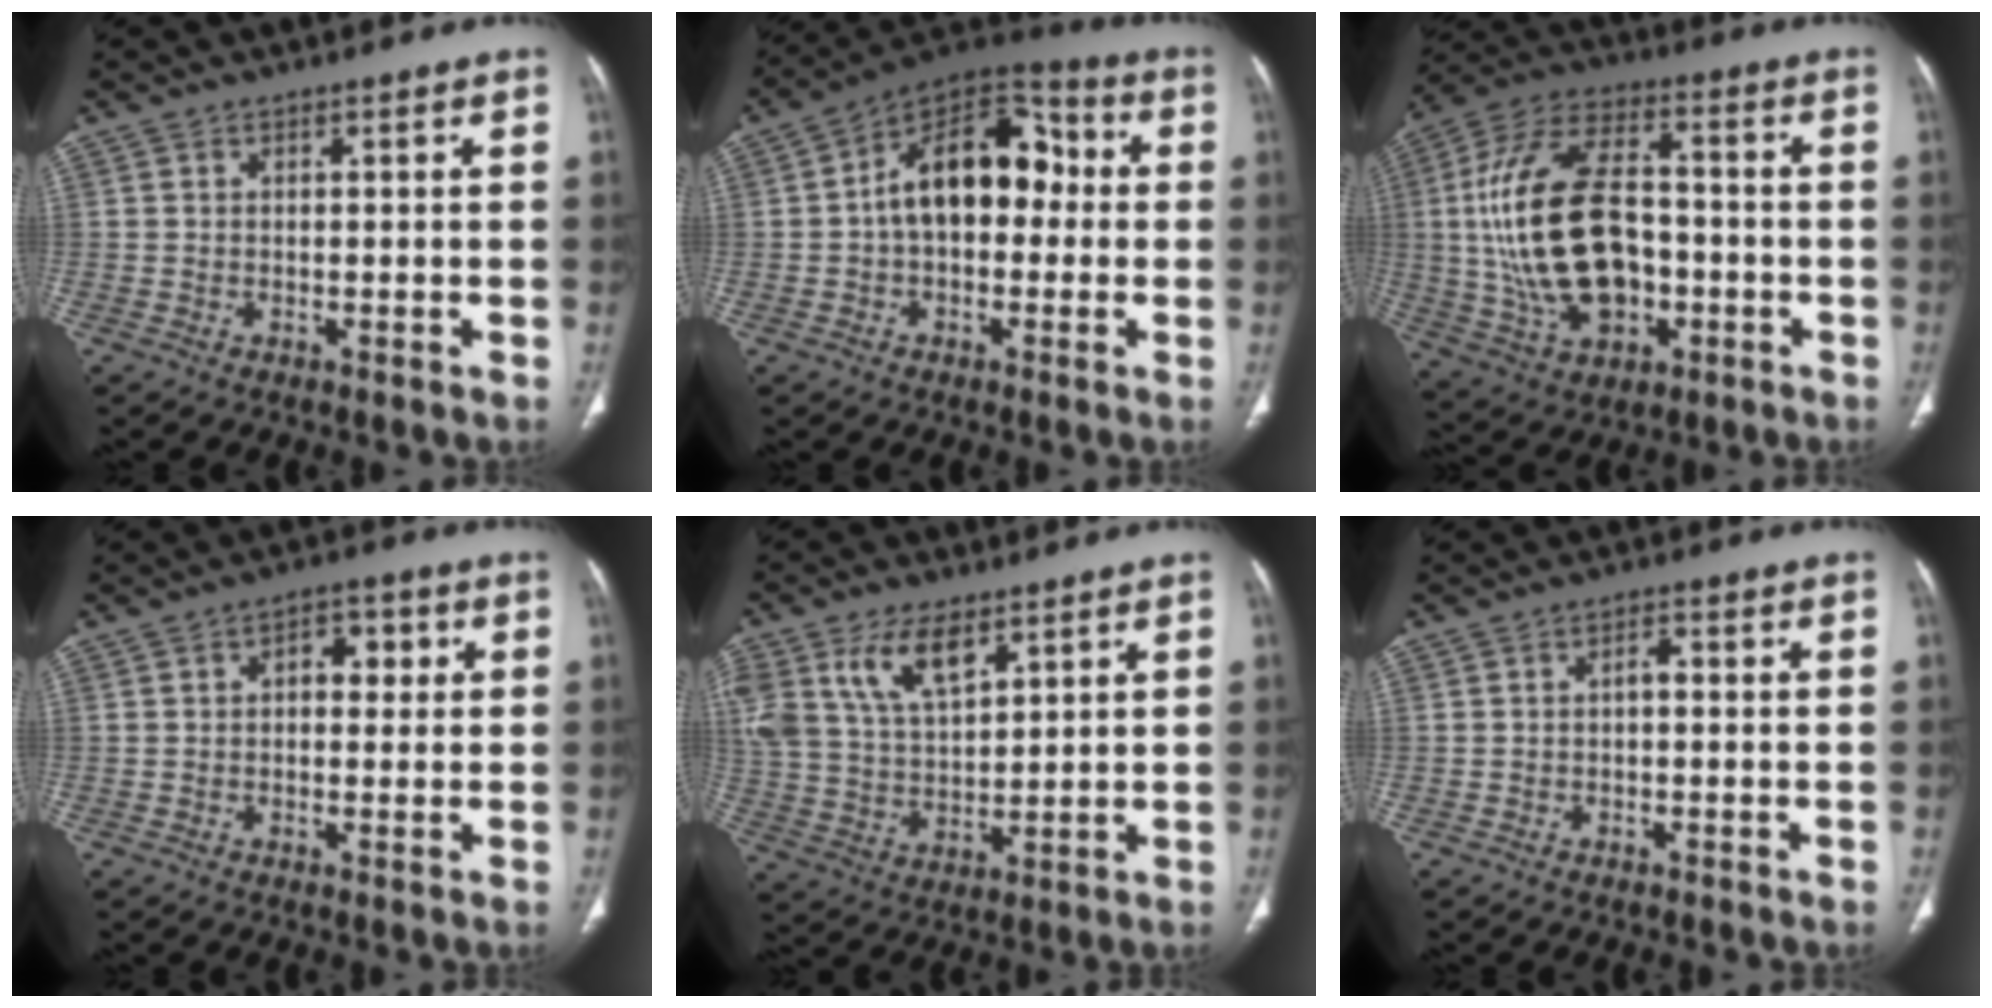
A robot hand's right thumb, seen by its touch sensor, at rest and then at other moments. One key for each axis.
{"total": 15.8, "fx": 0.6, "fy": 10.0, "fz": 12.3, "tx": -0.157, "ty": 0.048, "tz": -0.005}
{"total": 22.1, "fx": -1.8, "fy": 13.4, "fz": 17.5, "tx": -0.329, "ty": 0.021, "tz": -0.021}
{"total": 5.0, "fx": 1.0, "fy": 3.1, "fz": 3.8, "tx": -0.029, "ty": 0.008, "tz": 0.009}
{"total": 12.1, "fx": 6.5, "fy": 6.2, "fz": 8.1, "tx": -0.148, "ty": -0.018, "tz": 0.135}
{"total": 1.6, "fx": -0.2, "fy": 0.9, "fz": 1.4, "tx": -0.018, "ty": 0.007, "tz": -0.007}